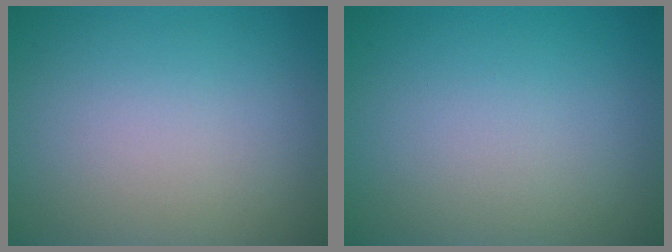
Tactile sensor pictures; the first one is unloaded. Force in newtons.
{"total": 0.0}